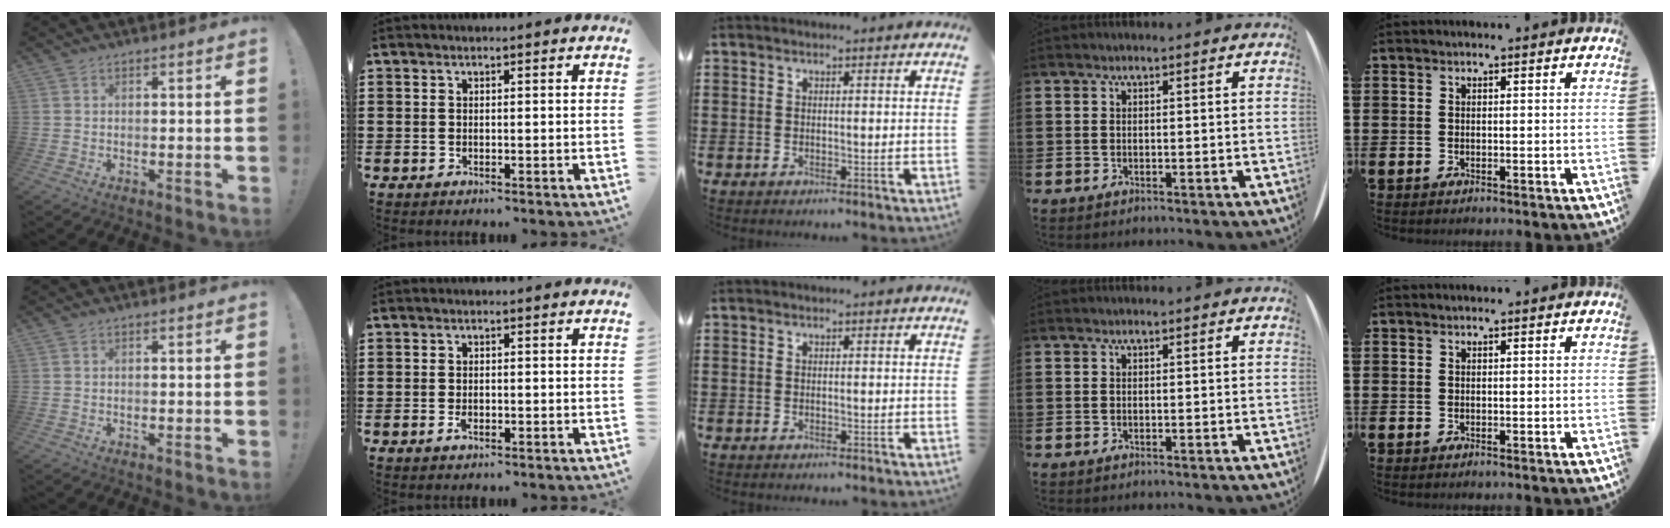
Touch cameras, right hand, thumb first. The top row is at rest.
{"index": {"total": 1.4, "force": [-0.5, 0.7, 1.1], "torque": [-0.029, -0.003, -0.013]}}